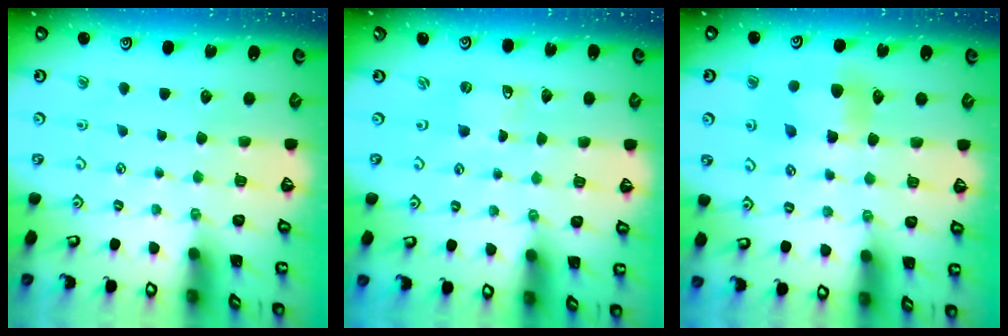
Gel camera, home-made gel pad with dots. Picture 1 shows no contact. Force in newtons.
{"total": 0.6, "press": 0.6, "slide": 0.0}
{"total": 6.0, "press": 5.9, "slide": 0.5}